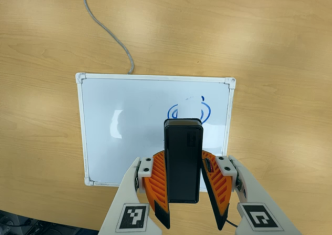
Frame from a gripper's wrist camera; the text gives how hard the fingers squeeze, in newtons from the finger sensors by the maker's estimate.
{"total": 6.6, "left": 6.1, "right": 7.0}